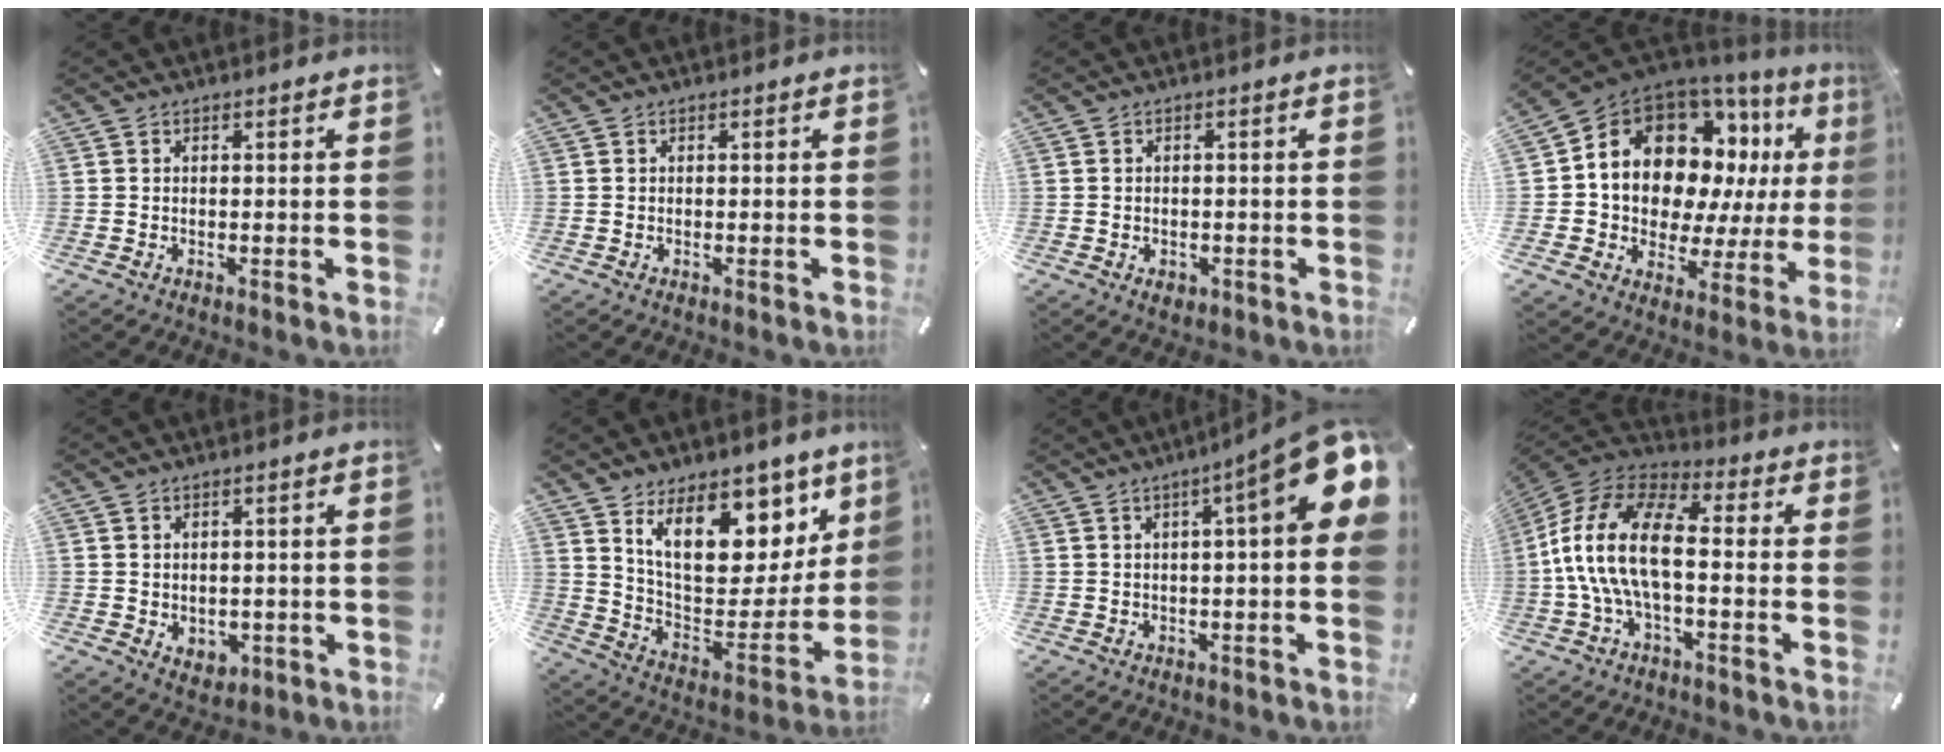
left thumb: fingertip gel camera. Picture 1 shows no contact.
{"total": 0.0}
{"total": 2.2, "force": [-0.9, 1.6, 1.2], "torque": [-0.021, 0.004, -0.016]}
{"total": 16.0, "force": [6.8, 11.4, 9.0], "torque": [-0.176, -0.064, 0.124]}
{"total": 3.0, "force": [0.3, 2.8, 1.1], "torque": [-0.004, -0.003, 0.004]}
{"total": 19.1, "force": [12.0, 10.3, 10.7], "torque": [-0.170, -0.082, 0.215]}
{"total": 14.2, "force": [6.0, 1.6, 12.8], "torque": [-0.177, -0.050, 0.088]}
{"total": 16.3, "force": [-2.1, 8.0, 14.1], "torque": [-0.292, 0.007, -0.039]}